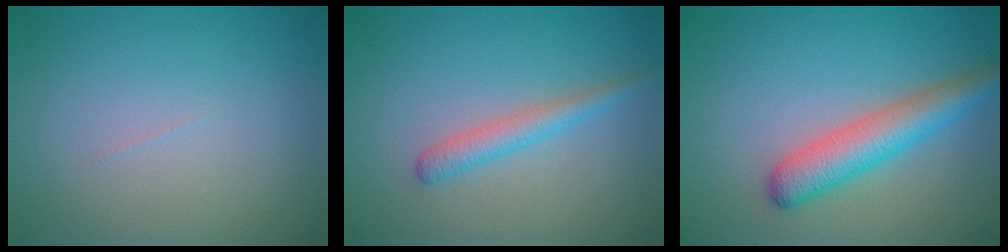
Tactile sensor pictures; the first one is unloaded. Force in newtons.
{"total": 2.1, "press": 2.1, "slide": 0.0}
{"total": 4.7, "press": 4.6, "slide": 0.1}